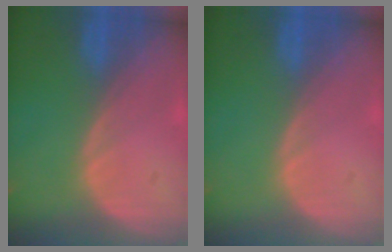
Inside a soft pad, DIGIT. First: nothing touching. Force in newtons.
{"total": 0.0}